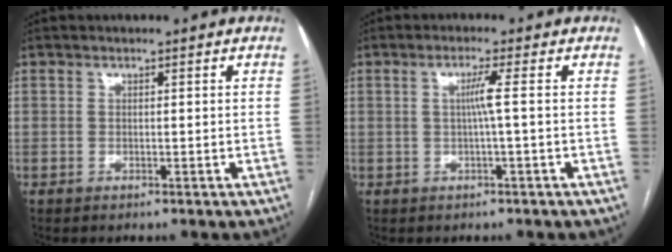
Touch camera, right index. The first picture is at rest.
{"total": 2.6, "force": [0.1, -0.8, 2.5], "torque": [-0.047, 0.001, 0.003]}